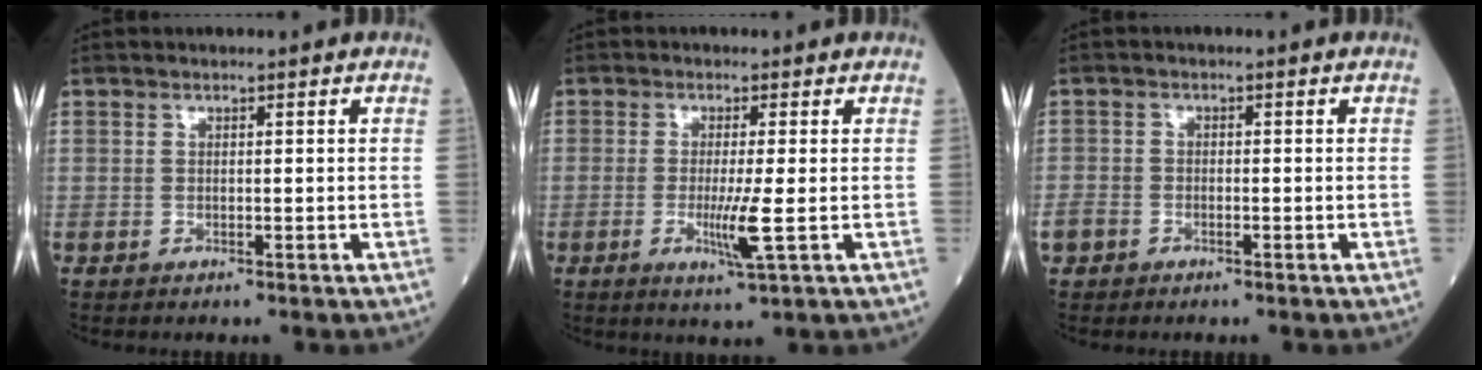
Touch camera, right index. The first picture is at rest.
{"total": 4.5, "force": [-0.9, -0.6, 4.4], "torque": [-0.089, -0.013, -0.016]}
{"total": 2.8, "force": [-1.8, 1.8, 1.1], "torque": [-0.025, 0.001, -0.033]}